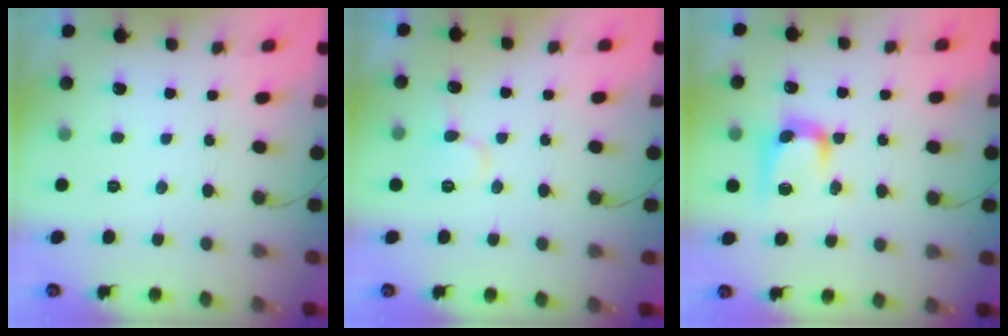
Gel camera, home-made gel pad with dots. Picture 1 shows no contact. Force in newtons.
{"total": 7.8, "press": 7.8, "slide": 0.9}
{"total": 11.2, "press": 11.2, "slide": 0.7}